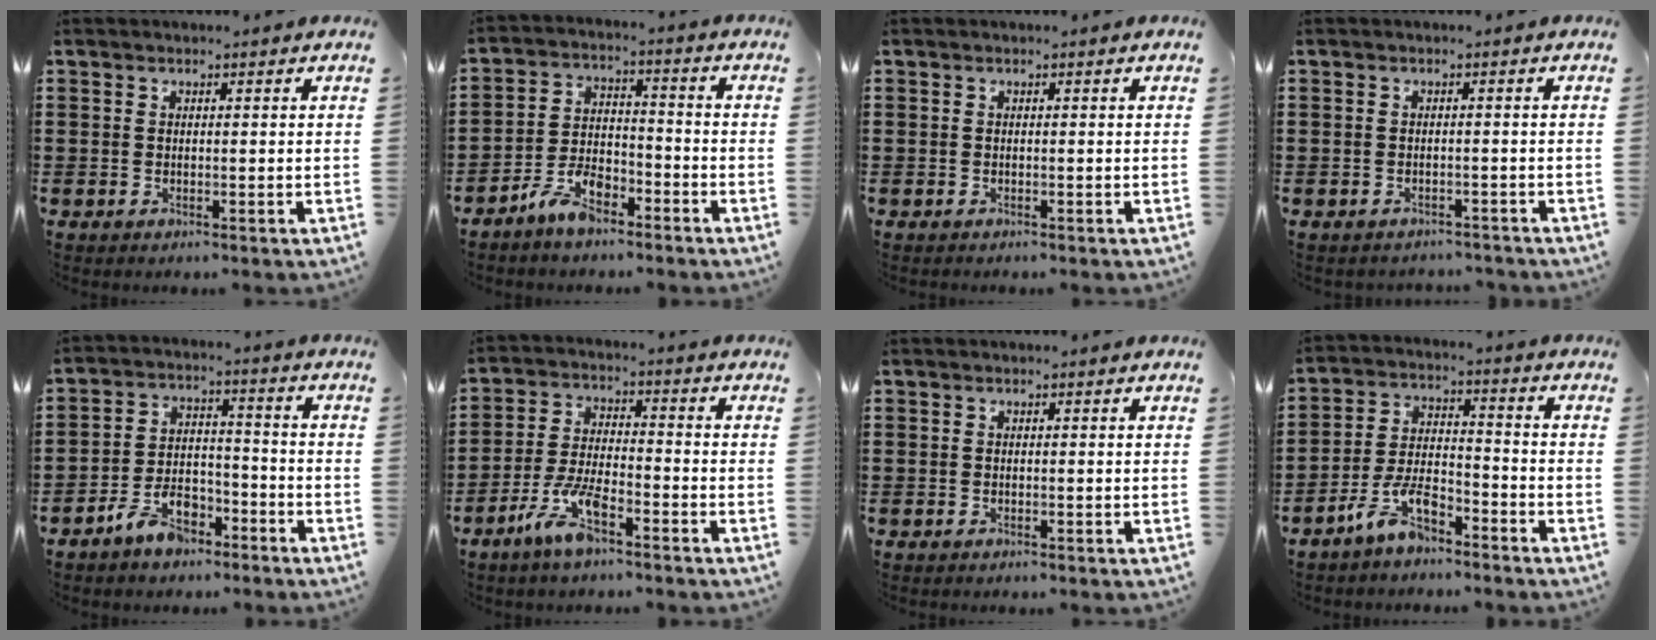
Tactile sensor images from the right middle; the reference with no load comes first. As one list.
[{"total": 6.6, "force": [-5.3, 2.6, 3.0], "torque": [-0.066, 0.013, -0.105]}, {"total": 0.0}, {"total": 1.2, "force": [-1.2, 0.2, 0.1], "torque": [-0.006, 0.000, -0.026]}, {"total": 6.8, "force": [-5.2, 3.1, 3.1], "torque": [-0.061, 0.021, -0.101]}, {"total": 7.6, "force": [-4.8, 2.1, 5.4], "torque": [-0.128, -0.003, -0.095]}, {"total": 0.0}, {"total": 7.4, "force": [-5.6, 2.4, 4.2], "torque": [-0.094, 0.007, -0.109]}]